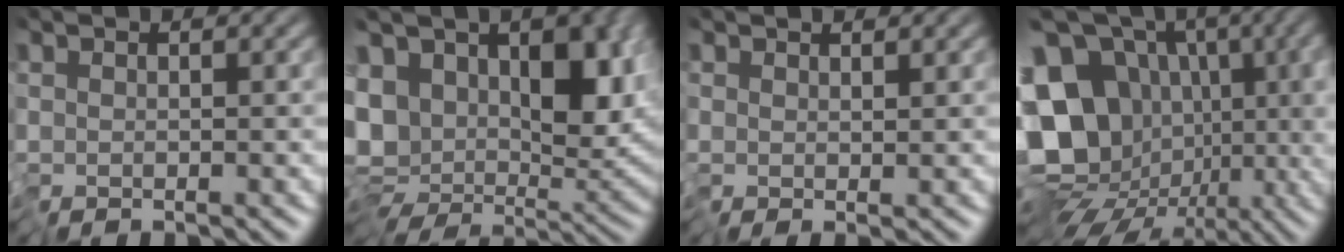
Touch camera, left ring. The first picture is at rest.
{"total": 14.2, "force": [1.7, 9.4, 10.5], "torque": [-0.181, -0.025, 0.062]}
{"total": 1.2, "force": [0.9, -0.7, -0.4], "torque": [0.007, 0.009, 0.020]}
{"total": 14.2, "force": [0.1, 11.7, 8.1], "torque": [-0.144, -0.004, 0.015]}